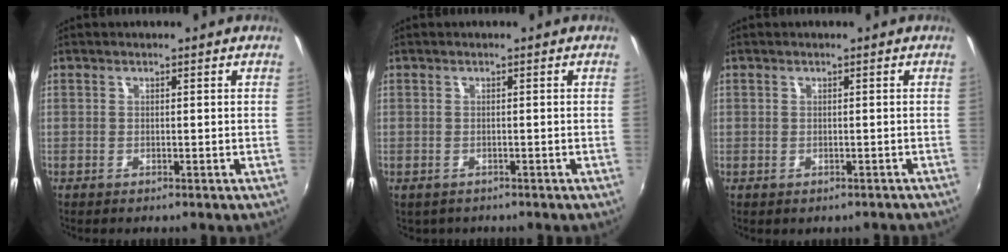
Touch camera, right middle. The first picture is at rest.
{"total": 1.3, "force": [-0.7, 1.0, 0.3], "torque": [-0.010, -0.004, -0.007]}
{"total": 2.0, "force": [-0.6, 1.9, 0.1], "torque": [0.008, 0.009, -0.001]}